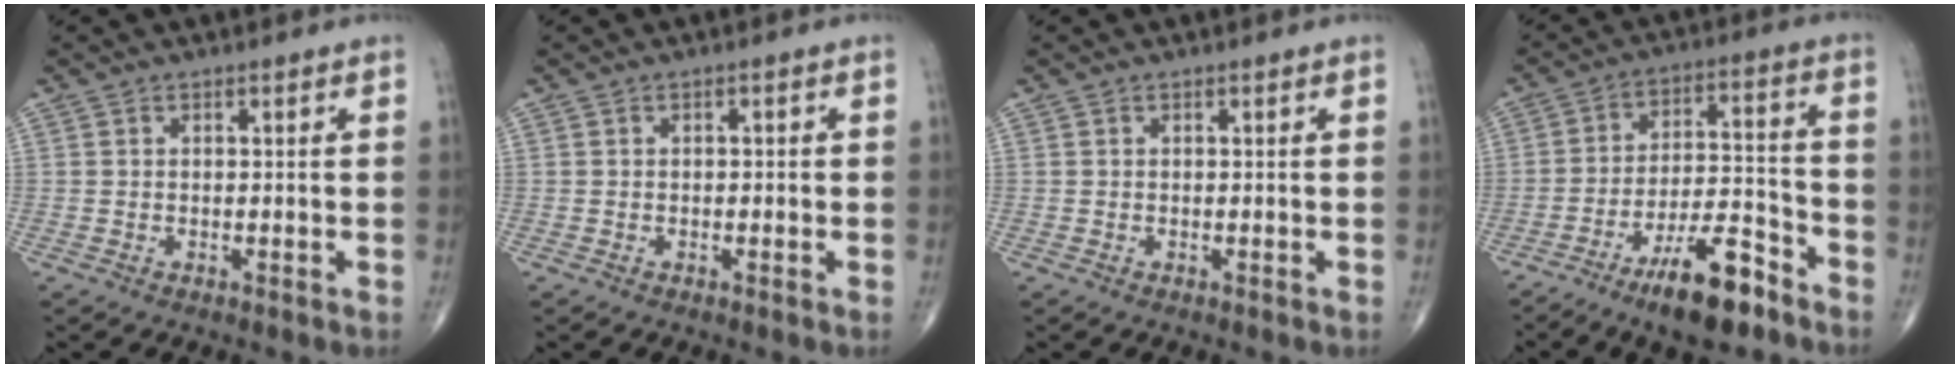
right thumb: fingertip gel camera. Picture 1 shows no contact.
{"total": 0.9, "force": [-0.1, 0.6, 0.6], "torque": [0.003, 0.002, -0.006]}
{"total": 0.0}
{"total": 13.0, "force": [-8.7, 4.0, 8.8], "torque": [-0.138, 0.066, -0.148]}